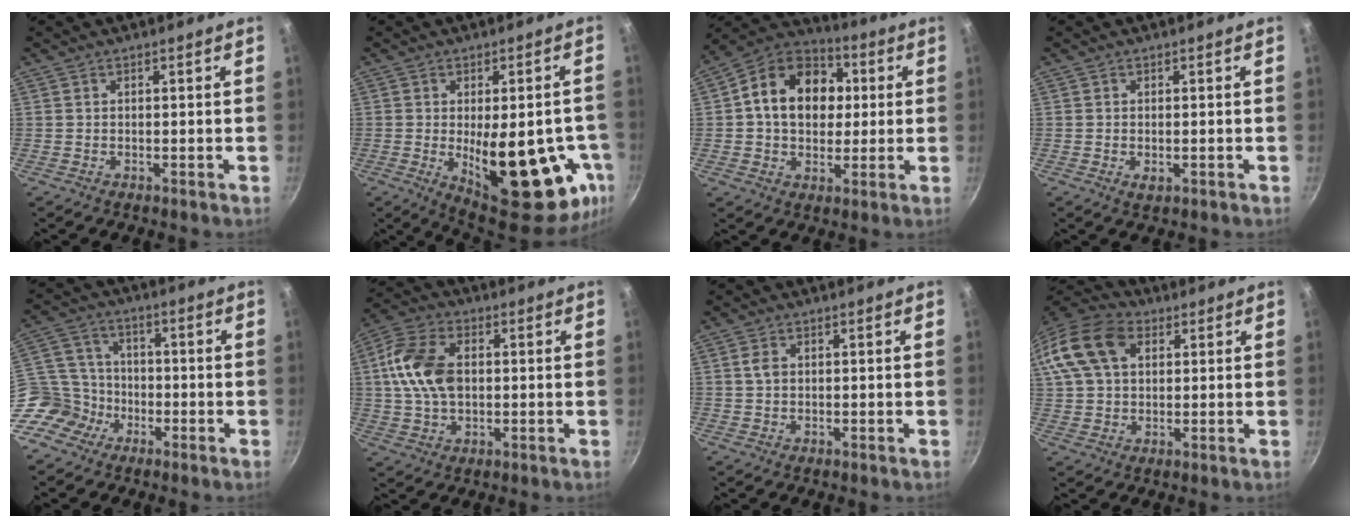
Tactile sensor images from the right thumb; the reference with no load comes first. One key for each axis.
{"total": 23.1, "fx": -5.3, "fy": 9.8, "fz": 20.2, "tx": -0.225, "ty": -0.014, "tz": -0.049}
{"total": 16.6, "fx": 2.4, "fy": 12.7, "fz": 10.4, "tx": -0.141, "ty": 0.023, "tz": 0.023}
{"total": 1.9, "fx": -0.4, "fy": 1.1, "fz": 1.5, "tx": -0.025, "ty": -0.004, "tz": -0.005}
{"total": 10.5, "fx": -5.4, "fy": 8.5, "fz": 3.1, "tx": -0.024, "ty": 0.053, "tz": -0.110}
{"total": 13.0, "fx": 1.4, "fy": 8.5, "fz": 9.8, "tx": -0.176, "ty": 0.016, "tz": 0.014}
{"total": 2.2, "fx": 0.4, "fy": 1.6, "fz": 1.4, "tx": -0.027, "ty": 0.001, "tz": 0.005}
{"total": 19.2, "fx": 6.6, "fy": 13.3, "fz": 12.3, "tx": -0.265, "ty": 0.028, "tz": 0.109}